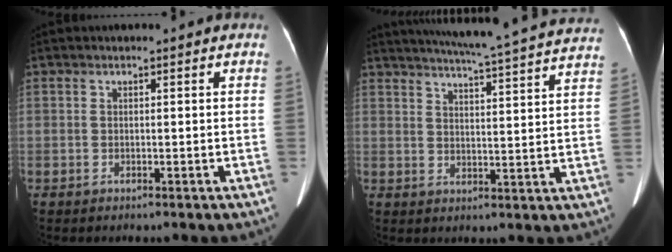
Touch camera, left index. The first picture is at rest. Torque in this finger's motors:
{"motor_torque": [0.22, -0.20, 0.00, 0.04]}